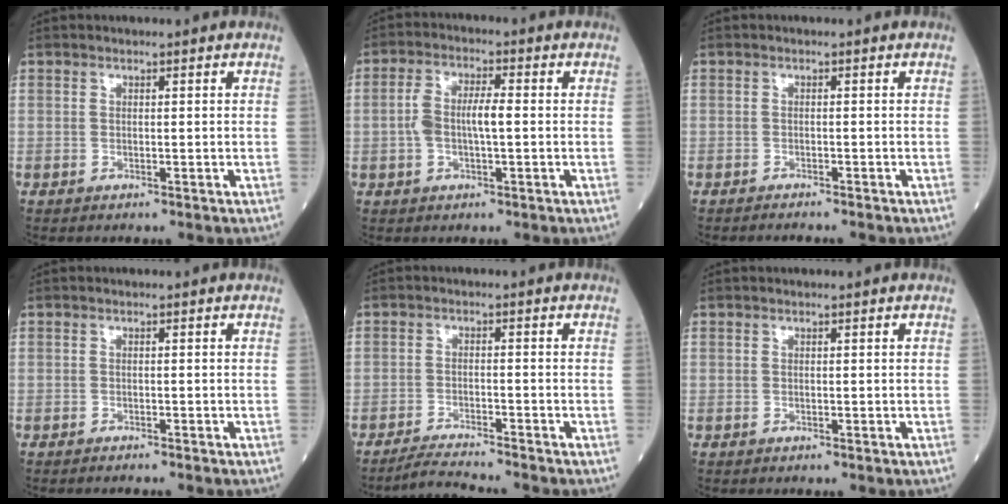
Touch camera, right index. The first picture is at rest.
{"total": 5.7, "force": [-0.2, 1.8, 5.4], "torque": [-0.115, 0.018, -0.004]}
{"total": 2.3, "force": [-2.3, -0.1, 0.5], "torque": [-0.005, -0.002, -0.029]}
{"total": 1.6, "force": [-1.5, 0.0, 0.5], "torque": [-0.006, 0.000, -0.019]}
{"total": 4.6, "force": [-4.5, -1.0, 0.8], "torque": [-0.016, -0.020, -0.078]}
{"total": 0.0}